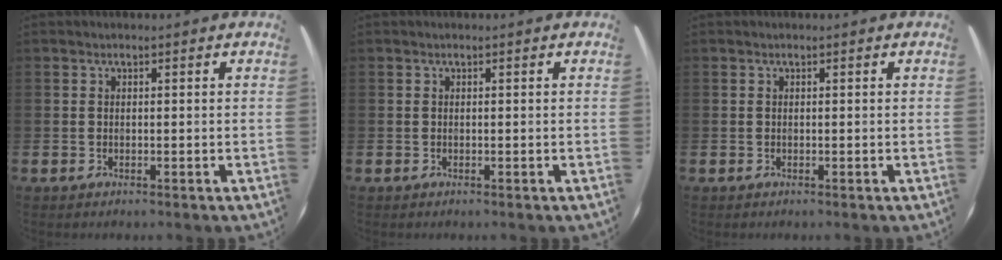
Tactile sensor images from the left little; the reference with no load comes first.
{"total": 0.0}
{"total": 0.0}